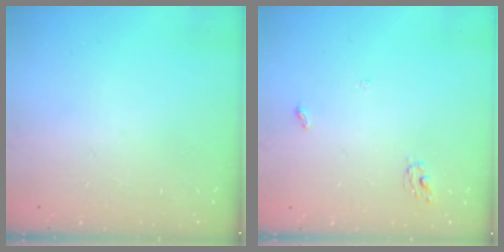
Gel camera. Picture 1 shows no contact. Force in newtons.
{"total": 2.8, "press": 2.8, "slide": 0.2}